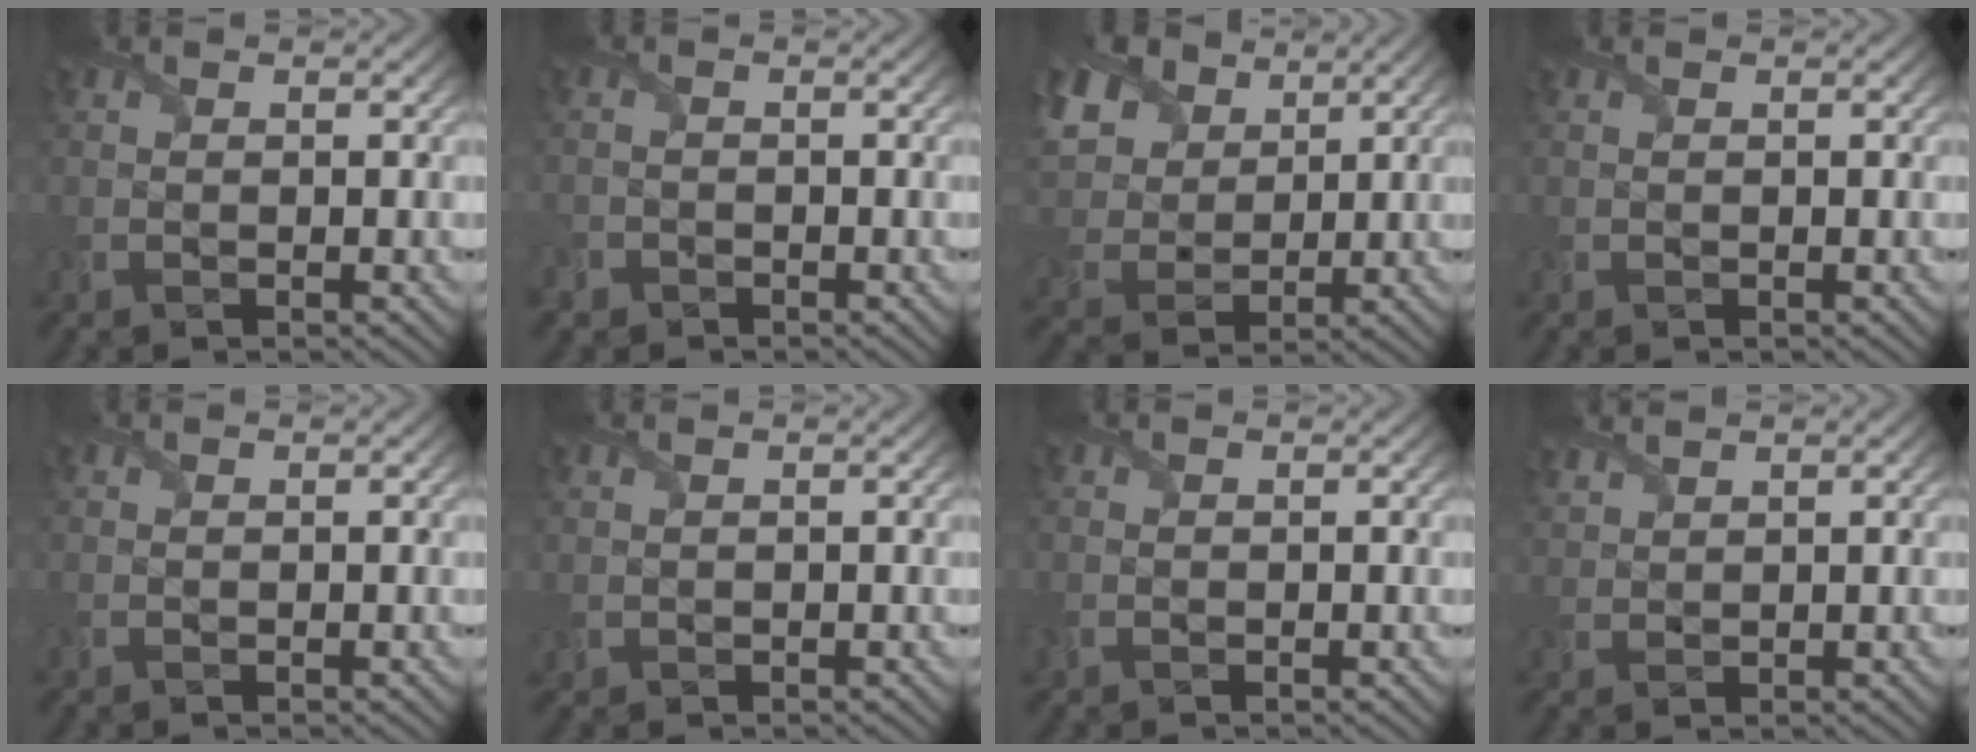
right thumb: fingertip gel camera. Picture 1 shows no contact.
{"total": 1.8, "force": [-1.3, 1.2, 0.1], "torque": [0.002, -0.004, -0.028]}
{"total": 10.9, "force": [5.6, 7.3, 5.8], "torque": [-0.169, 0.023, 0.102]}
{"total": 0.0}
{"total": 0.0}
{"total": 0.8, "force": [0.5, 0.5, 0.3], "torque": [-0.011, 0.001, 0.015]}
{"total": 0.8, "force": [-0.2, 0.6, 0.5], "torque": [-0.019, -0.002, -0.003]}
{"total": 2.1, "force": [2.0, 0.4, 0.6], "torque": [-0.019, 0.005, 0.045]}